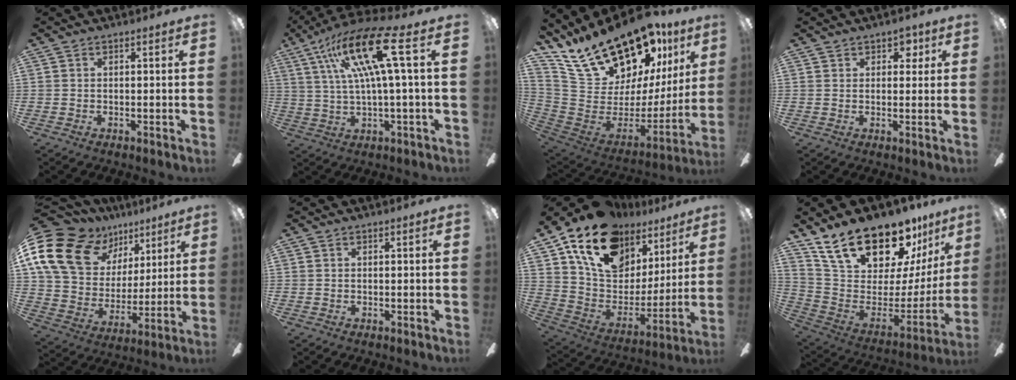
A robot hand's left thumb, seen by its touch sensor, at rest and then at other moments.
{"total": 17.5, "force": [6.4, 3.5, 15.9], "torque": [-0.308, -0.018, 0.088]}
{"total": 23.0, "force": [19.5, 8.1, 9.1], "torque": [-0.169, -0.144, 0.361]}
{"total": 3.4, "force": [2.0, 2.4, 1.3], "torque": [-0.006, -0.001, 0.033]}
{"total": 20.8, "force": [11.7, 14.0, 9.9], "torque": [-0.212, -0.065, 0.225]}
{"total": 0.0}
{"total": 19.3, "force": [13.1, 11.3, 8.4], "torque": [-0.158, -0.077, 0.241]}
{"total": 23.2, "force": [18.3, 8.6, 11.4], "torque": [-0.203, -0.124, 0.333]}